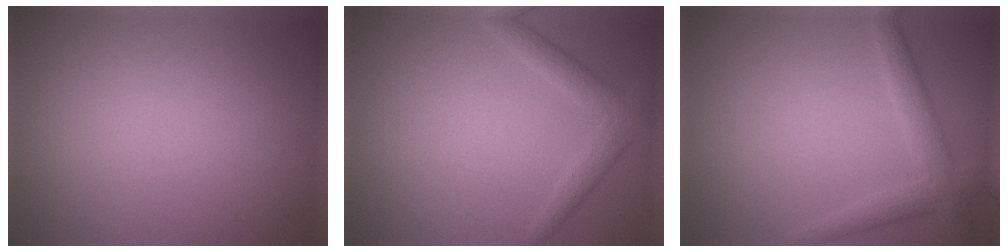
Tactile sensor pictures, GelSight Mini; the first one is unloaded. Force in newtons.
{"total": 2.6, "press": 2.5, "slide": 0.1}
{"total": 3.0, "press": 3.0, "slide": 0.0}